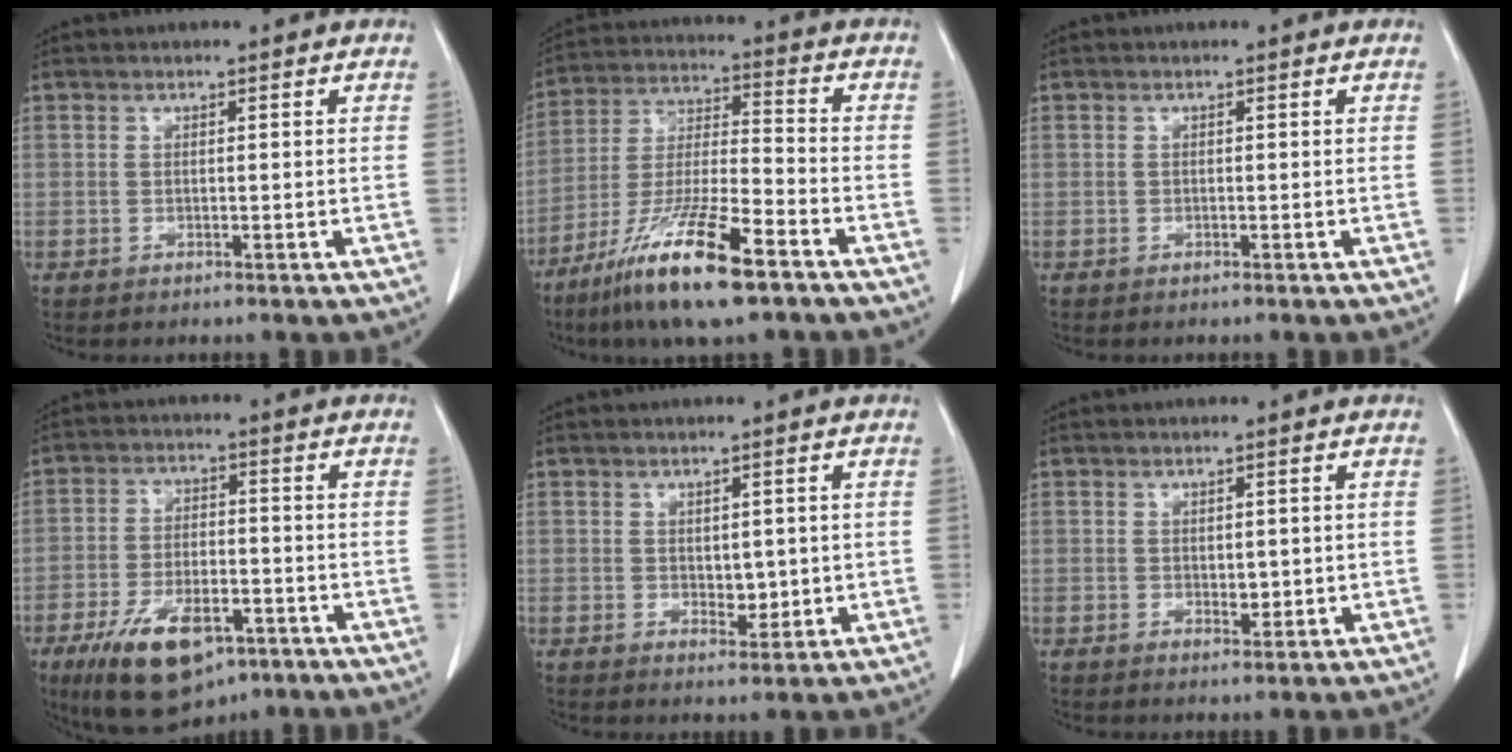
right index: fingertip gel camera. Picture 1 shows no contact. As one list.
[{"total": 16.0, "force": [-9.9, 1.9, 12.4], "torque": [-0.257, -0.037, -0.183]}, {"total": 0.0}, {"total": 13.3, "force": [-7.6, 5.8, 9.2], "torque": [-0.173, -0.010, -0.120]}, {"total": 3.2, "force": [0.0, 1.9, 2.6], "torque": [-0.035, -0.003, 0.009]}, {"total": 2.2, "force": [0.0, 1.3, 1.8], "torque": [-0.026, -0.004, 0.006]}]